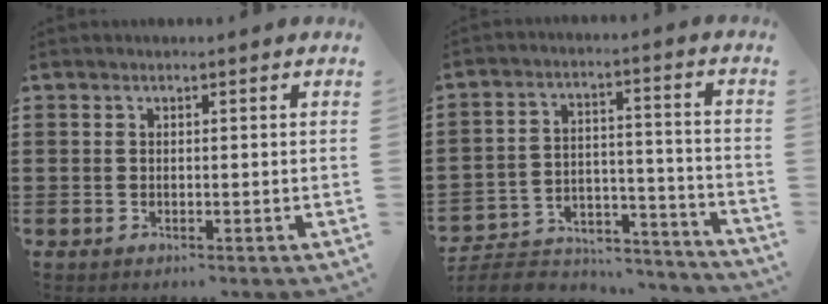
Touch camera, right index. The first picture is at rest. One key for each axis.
{"total": 7.1, "fx": -6.6, "fy": 1.9, "fz": 1.7, "tx": -0.034, "ty": 0.015, "tz": -0.132}